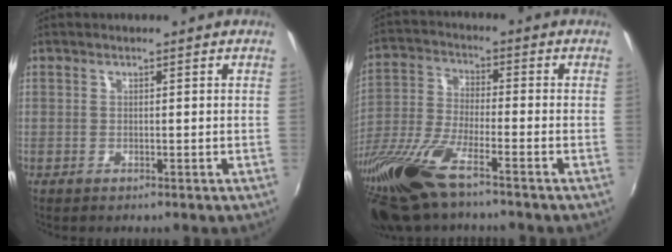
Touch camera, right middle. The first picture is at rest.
{"total": 18.7, "force": [-13.7, 4.0, 12.0], "torque": [-0.267, -0.047, -0.266]}